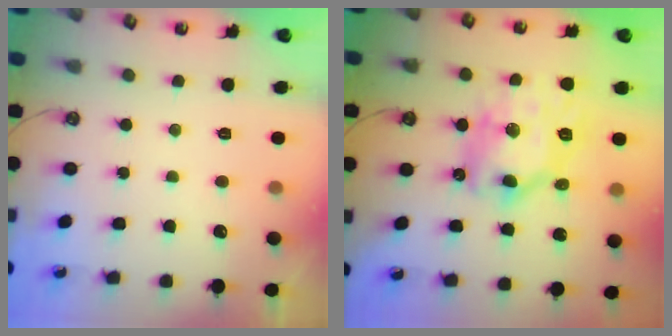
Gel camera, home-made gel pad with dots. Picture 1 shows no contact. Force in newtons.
{"total": 14.2, "press": 14.1, "slide": 1.9}